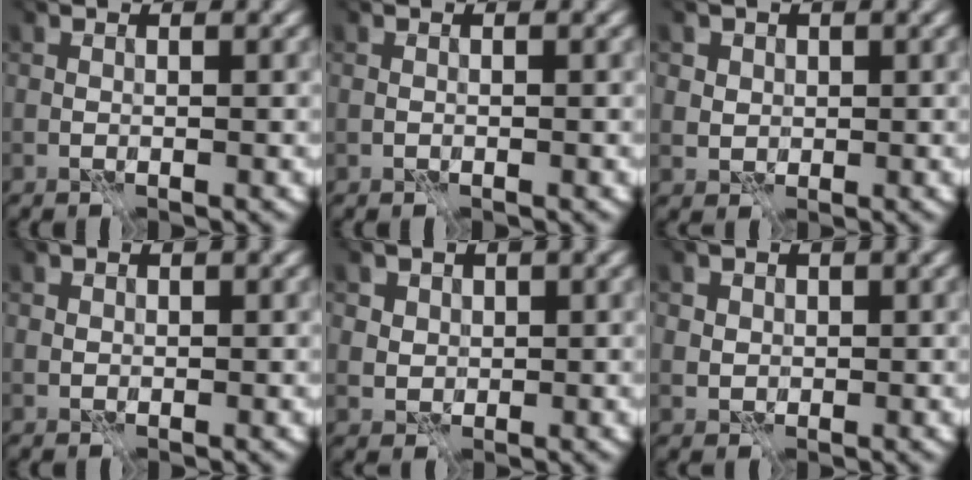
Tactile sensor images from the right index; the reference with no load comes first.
{"total": 0.0}
{"total": 3.4, "force": [1.6, 2.8, 1.1], "torque": [-0.037, 0.005, 0.024]}
{"total": 0.6, "force": [0.3, 0.5, 0.0], "torque": [0.001, -0.003, 0.004]}
{"total": 3.9, "force": [2.0, 3.1, 1.3], "torque": [-0.041, 0.005, 0.033]}
{"total": 2.7, "force": [1.2, 2.3, 0.9], "torque": [-0.029, 0.003, 0.015]}